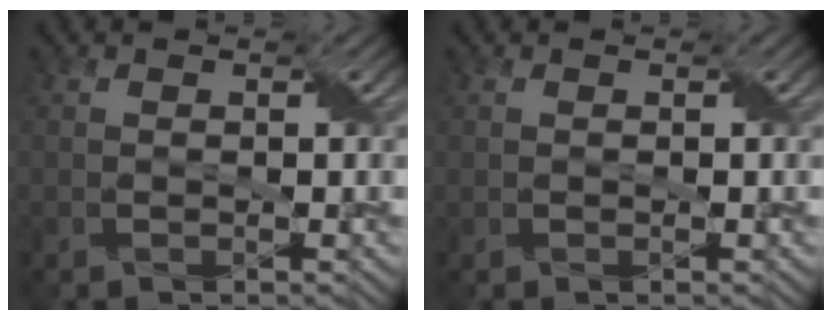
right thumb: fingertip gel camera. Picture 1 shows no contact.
{"total": 0.0}